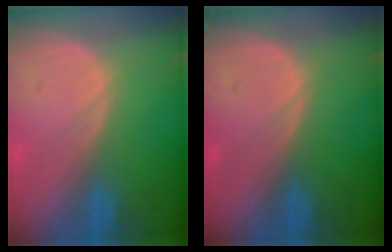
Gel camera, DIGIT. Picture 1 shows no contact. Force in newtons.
{"total": 0.0}